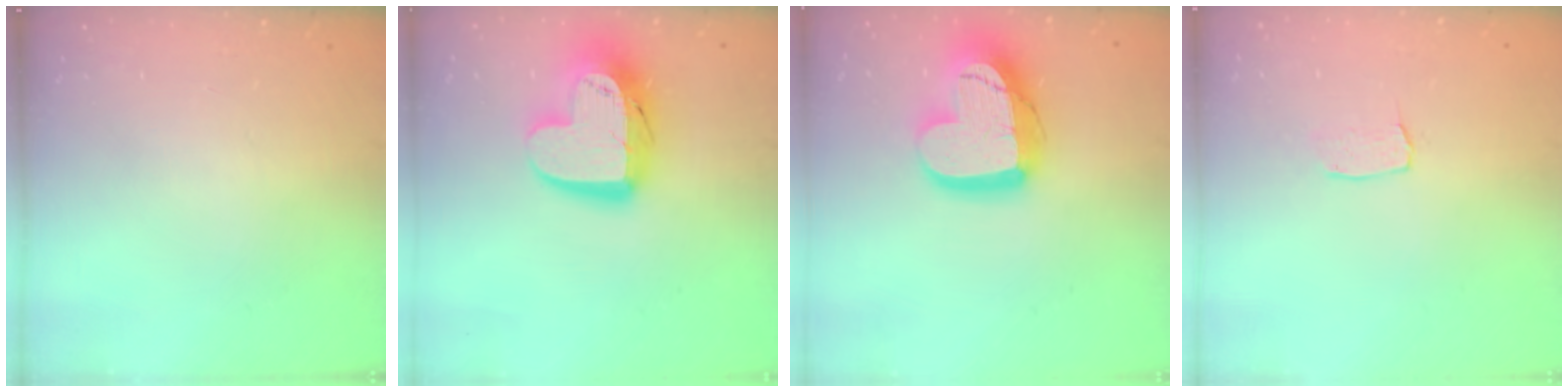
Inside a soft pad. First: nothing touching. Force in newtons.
{"total": 18.0, "press": 17.9, "slide": 1.2}
{"total": 19.5, "press": 19.4, "slide": 1.4}
{"total": 2.9, "press": 2.9, "slide": 0.2}